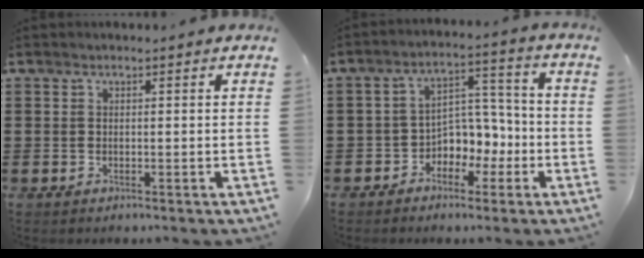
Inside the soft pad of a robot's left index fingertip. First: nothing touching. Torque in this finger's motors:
{"motor_torque": [0.20, 0.19, 0.19, 0.05]}